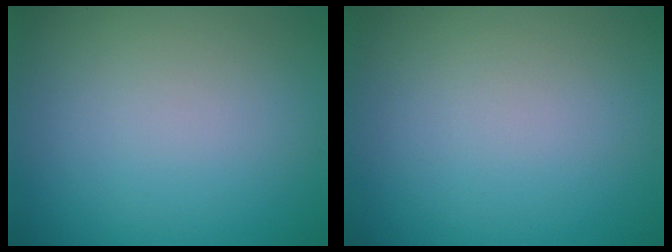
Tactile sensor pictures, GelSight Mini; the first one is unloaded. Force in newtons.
{"total": 0.0}